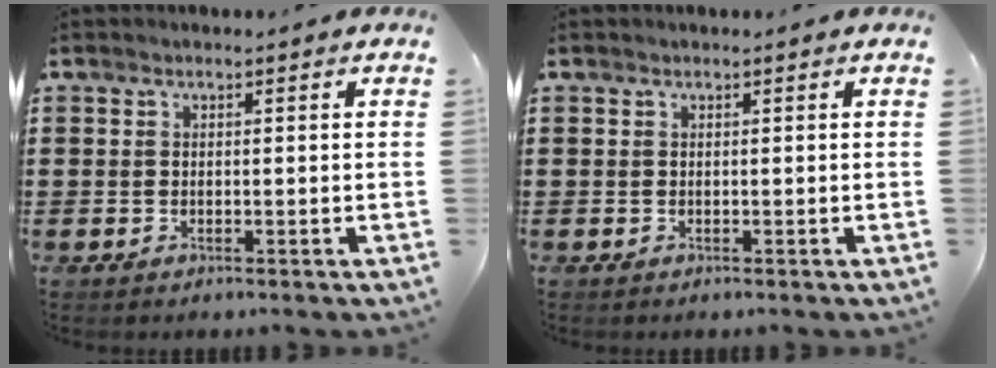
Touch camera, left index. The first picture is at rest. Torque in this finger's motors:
{"motor_torque": [0.00, 0.00, 0.00, 0.00]}